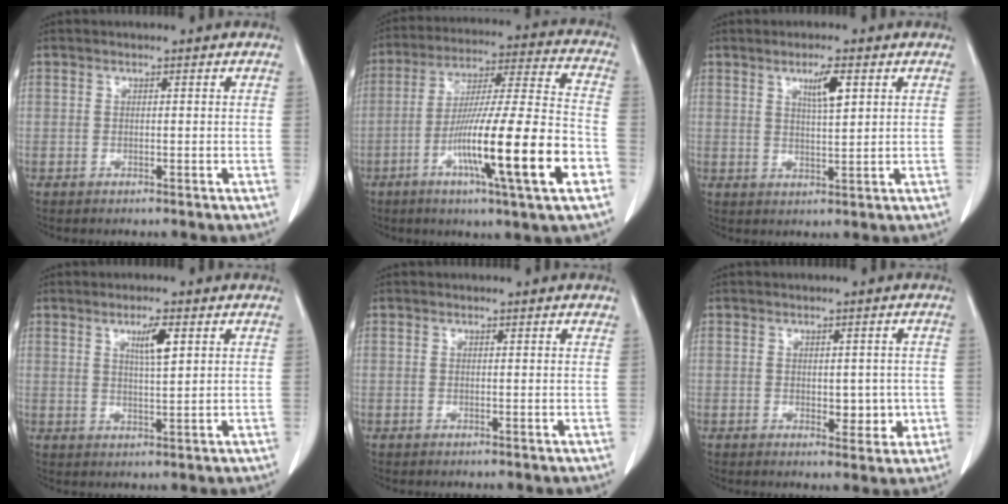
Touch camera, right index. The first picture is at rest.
{"total": 20.6, "force": [-7.5, 0.3, 19.2], "torque": [-0.312, -0.017, -0.126]}
{"total": 4.3, "force": [2.0, 0.5, 3.8], "torque": [-0.065, -0.003, 0.035]}
{"total": 4.2, "force": [1.8, 0.4, 3.7], "torque": [-0.063, -0.002, 0.032]}
{"total": 0.6, "force": [0.6, 0.1, 0.1], "torque": [-0.004, -0.002, 0.000]}
{"total": 4.2, "force": [-0.4, 2.4, 3.4], "torque": [-0.034, -0.001, 0.002]}